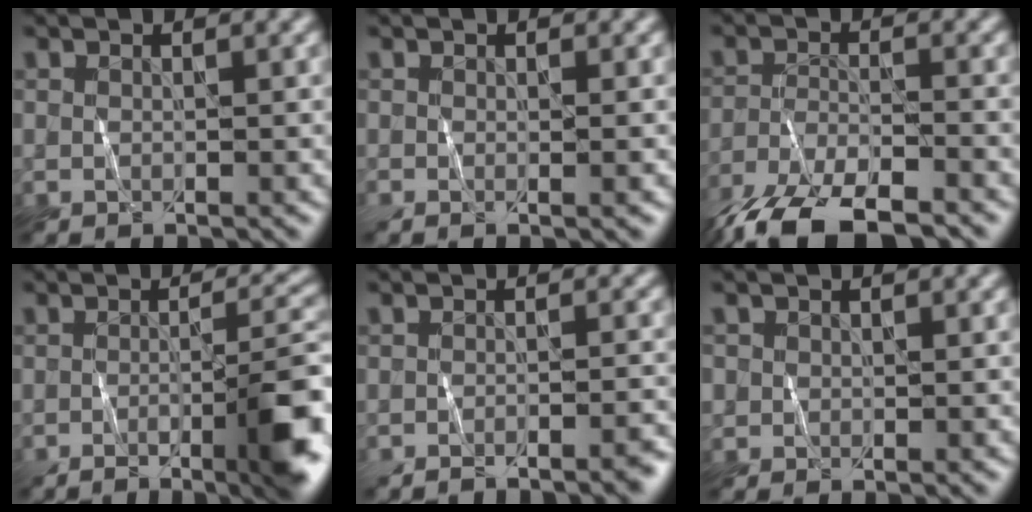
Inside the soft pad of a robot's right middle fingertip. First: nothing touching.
{"total": 0.5, "force": [-0.1, 0.1, 0.5], "torque": [0.001, 0.000, -0.003]}
{"total": 7.0, "force": [-5.8, 1.7, 3.5], "torque": [-0.059, -0.006, -0.112]}
{"total": 7.5, "force": [-3.0, 1.6, 6.7], "torque": [-0.074, 0.006, -0.046]}
{"total": 2.3, "force": [-2.1, 0.2, 0.9], "torque": [0.002, 0.002, -0.036]}
{"total": 0.8, "force": [-0.1, 0.8, -0.2], "torque": [0.012, -0.001, -0.003]}